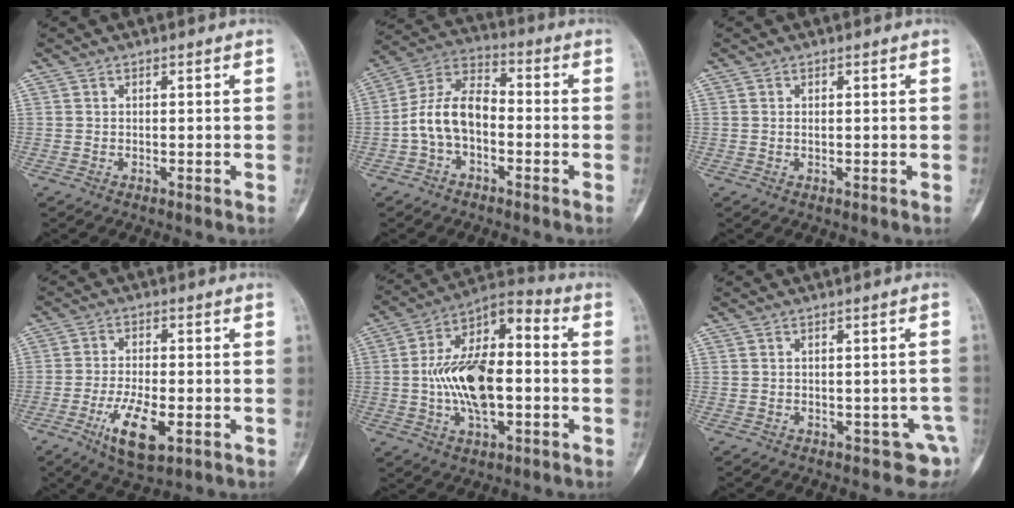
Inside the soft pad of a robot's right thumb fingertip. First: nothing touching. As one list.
[{"total": 10.6, "force": [-2.3, 6.4, 8.1], "torque": [-0.149, 0.041, -0.054]}, {"total": 0.6, "force": [0.1, 0.4, 0.5], "torque": [-0.011, 0.000, 0.002]}, {"total": 9.9, "force": [-3.9, 4.0, 8.2], "torque": [-0.149, 0.003, -0.062]}, {"total": 18.2, "force": [-1.6, 8.8, 15.9], "torque": [-0.283, 0.035, -0.033]}, {"total": 3.9, "force": [-2.1, 2.6, 2.1], "torque": [0.000, 0.021, -0.024]}]